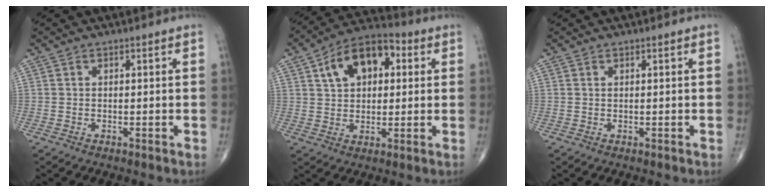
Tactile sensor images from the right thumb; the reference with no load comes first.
{"total": 13.3, "force": [4.2, 8.1, 9.6], "torque": [-0.131, 0.015, 0.061]}
{"total": 0.0}